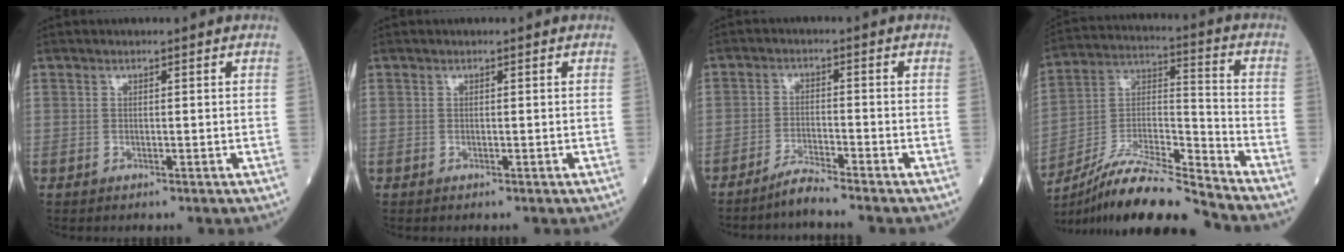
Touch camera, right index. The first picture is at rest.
{"total": 0.0}
{"total": 3.6, "force": [-3.4, -0.9, 1.0], "torque": [-0.021, -0.015, -0.068]}
{"total": 16.2, "force": [-14.6, 0.2, 6.9], "torque": [-0.124, 0.019, -0.266]}